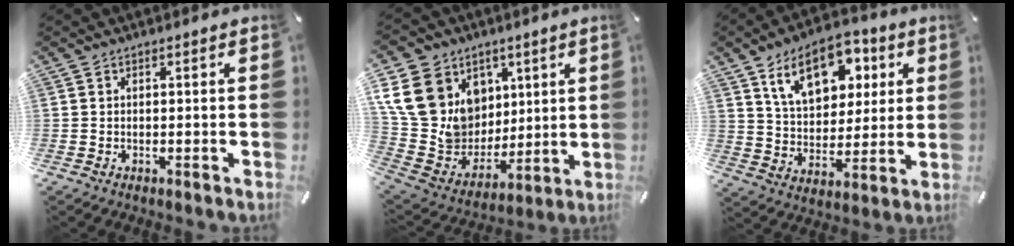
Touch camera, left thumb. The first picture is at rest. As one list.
[{"total": 19.7, "force": [7.2, 16.9, 7.2], "torque": [-0.125, -0.042, 0.158]}, {"total": 15.3, "force": [8.0, 9.7, 8.8], "torque": [-0.145, -0.022, 0.145]}]